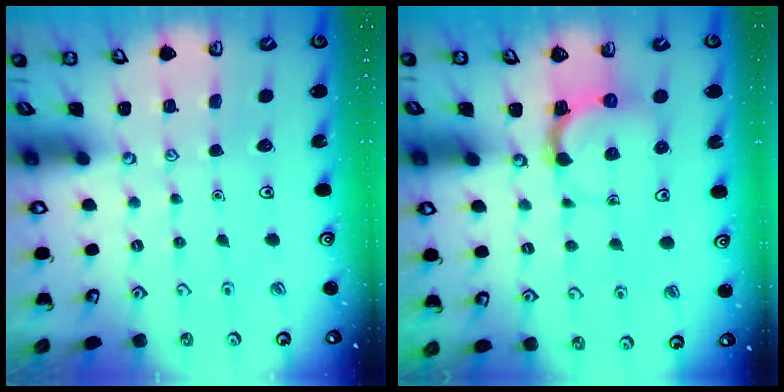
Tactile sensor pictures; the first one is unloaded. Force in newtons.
{"total": 4.5, "press": 4.4, "slide": 0.7}